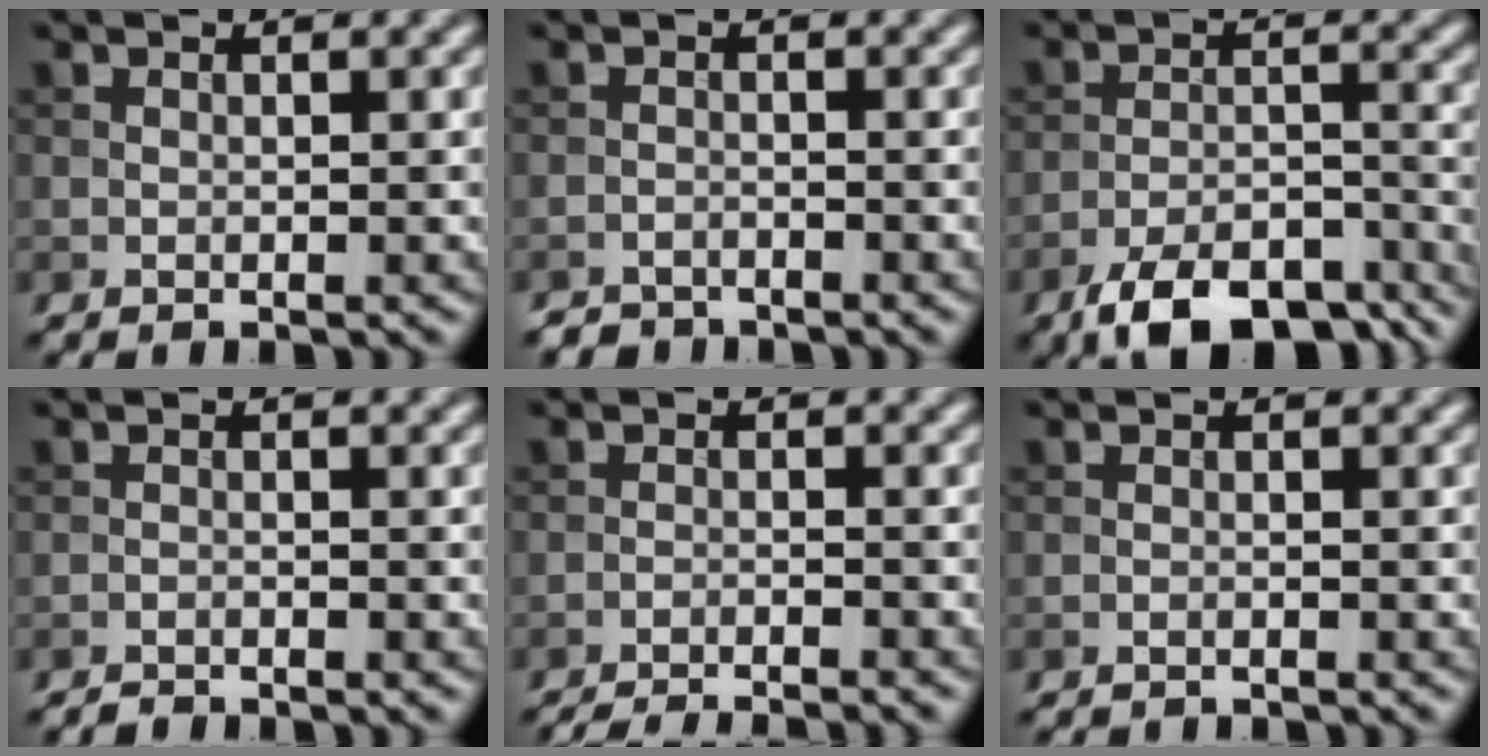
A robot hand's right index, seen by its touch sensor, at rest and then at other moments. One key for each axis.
{"total": 1.9, "fx": -1.8, "fy": 0.5, "fz": -0.1, "tx": 0.005, "ty": 0.000, "tz": -0.034}
{"total": 10.3, "fx": -7.7, "fy": 3.8, "fz": 5.6, "tx": -0.090, "ty": -0.011, "tz": -0.124}
{"total": 1.0, "fx": -0.9, "fy": 0.1, "fz": 0.1, "tx": 0.002, "ty": 0.001, "tz": -0.021}
{"total": 5.5, "fx": -5.2, "fy": 0.7, "fz": 1.9, "tx": -0.030, "ty": -0.012, "tz": -0.080}
{"total": 1.3, "fx": -1.3, "fy": 0.1, "fz": 0.2, "tx": 0.002, "ty": -0.006, "tz": -0.022}